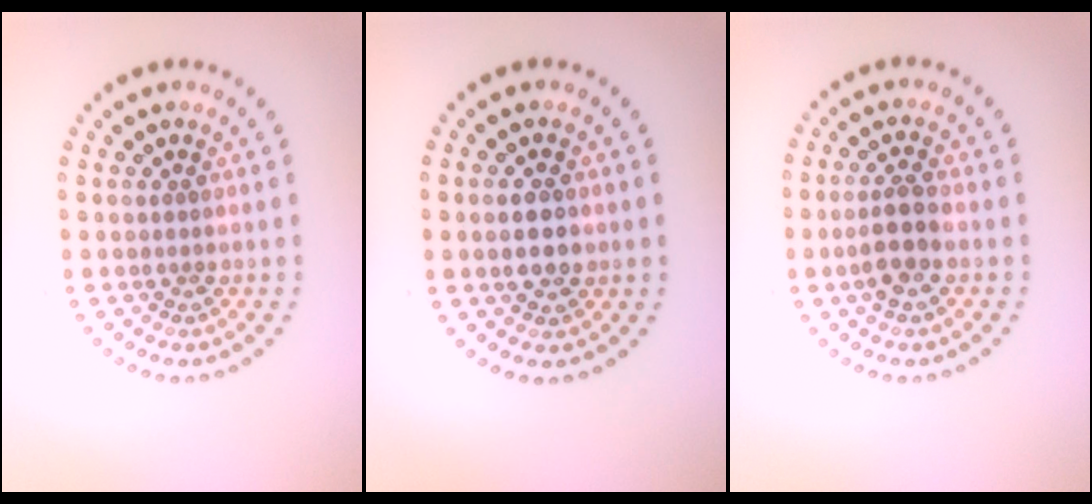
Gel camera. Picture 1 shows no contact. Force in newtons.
{"total": 2.6, "press": 2.6, "slide": 0.2}
{"total": 3.0, "press": 2.8, "slide": 1.1}